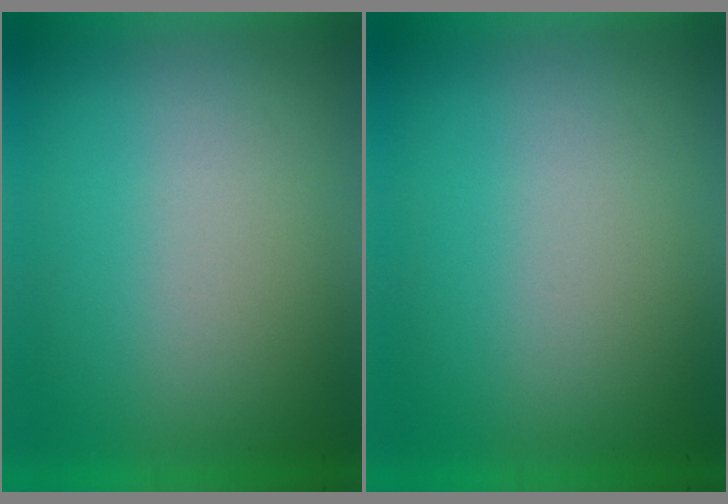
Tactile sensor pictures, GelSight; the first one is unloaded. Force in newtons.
{"total": 0.0}